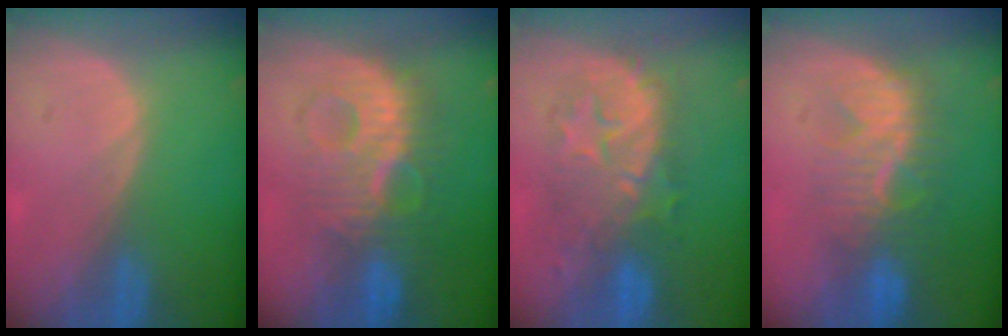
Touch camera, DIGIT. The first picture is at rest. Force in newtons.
{"total": 9.4, "press": 9.4, "slide": 0.8}
{"total": 9.0, "press": 8.9, "slide": 1.1}
{"total": 8.4, "press": 7.9, "slide": 2.6}